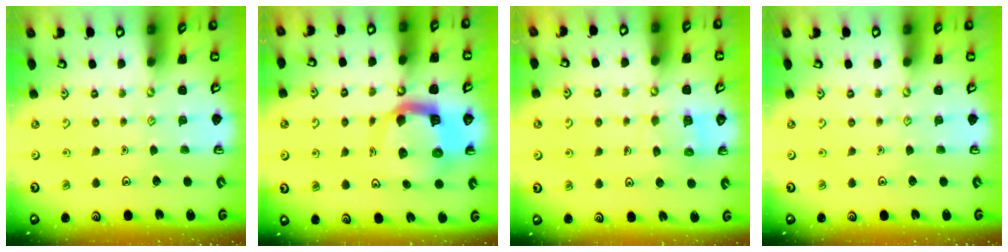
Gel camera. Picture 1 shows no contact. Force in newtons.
{"total": 12.0, "press": 11.9, "slide": 1.5}
{"total": 5.3, "press": 5.3, "slide": 0.5}
{"total": 0.0}